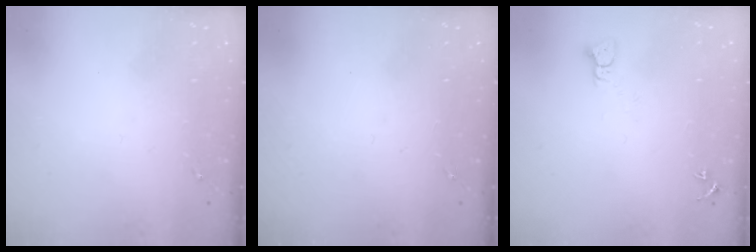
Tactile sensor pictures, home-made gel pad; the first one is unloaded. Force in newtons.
{"total": 0.0}
{"total": 2.2, "press": 2.2, "slide": 0.2}